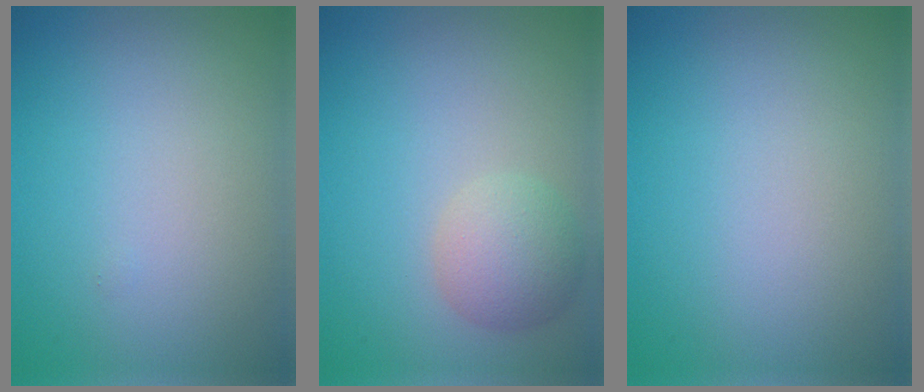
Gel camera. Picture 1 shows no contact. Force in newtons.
{"total": 3.2, "press": 3.2, "slide": 0.2}
{"total": 0.0}